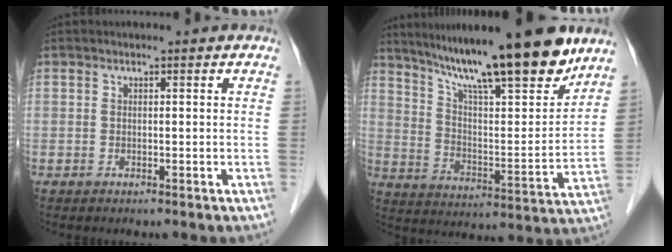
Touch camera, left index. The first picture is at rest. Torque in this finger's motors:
{"motor_torque": [0.47, -0.53, 0.59, 0.11]}